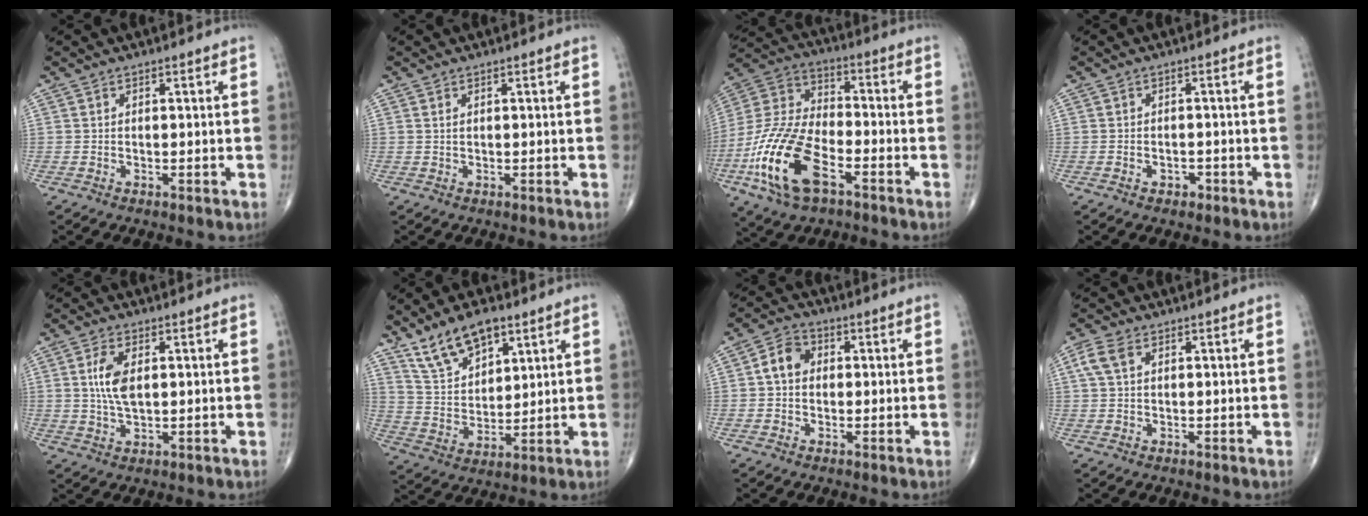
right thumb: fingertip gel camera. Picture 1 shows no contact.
{"total": 0.5, "force": [0.3, 0.2, 0.4], "torque": [-0.008, 0.002, 0.007]}
{"total": 19.3, "force": [-7.8, 9.4, 14.9], "torque": [-0.312, 0.026, -0.149]}
{"total": 1.8, "force": [-0.9, 1.3, 0.8], "torque": [-0.005, 0.008, -0.011]}
{"total": 6.3, "force": [1.2, 3.1, 5.4], "torque": [-0.111, -0.005, 0.022]}
{"total": 11.5, "force": [7.6, 5.5, 6.6], "torque": [-0.104, -0.031, 0.152]}
{"total": 5.4, "force": [0.5, 4.2, 3.2], "torque": [-0.048, 0.016, -0.001]}
{"total": 3.9, "force": [1.4, 2.3, 2.8], "torque": [-0.069, 0.014, 0.029]}